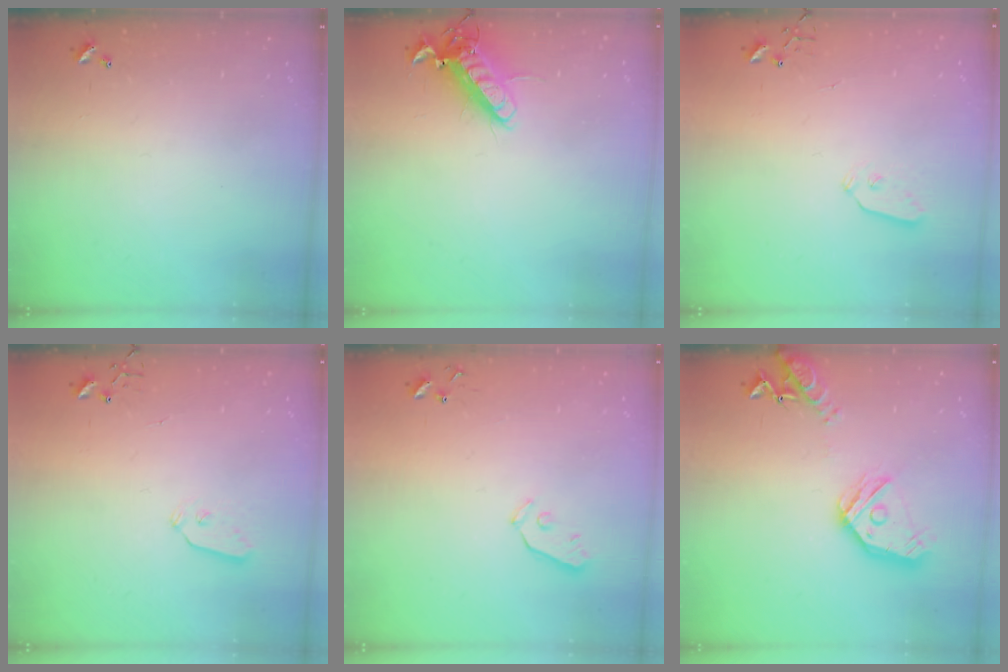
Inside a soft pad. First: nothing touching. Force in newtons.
{"total": 12.6, "press": 12.4, "slide": 2.4}
{"total": 4.3, "press": 4.3, "slide": 0.3}
{"total": 4.3, "press": 4.3, "slide": 0.3}
{"total": 4.0, "press": 4.0, "slide": 0.2}
{"total": 17.4, "press": 17.3, "slide": 2.0}